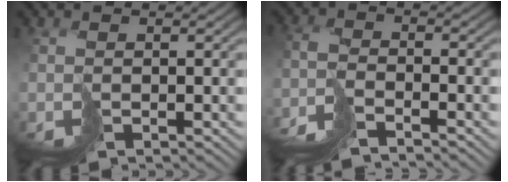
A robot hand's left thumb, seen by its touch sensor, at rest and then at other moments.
{"total": 5.5, "force": [-4.5, 1.5, 2.7], "torque": [-0.064, -0.009, -0.097]}